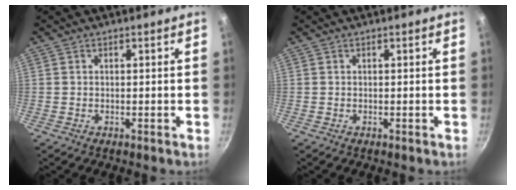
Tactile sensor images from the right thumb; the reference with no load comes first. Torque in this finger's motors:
{"motor_torque": [-0.20, 0.11, 0.02, 0.01, 0.01]}